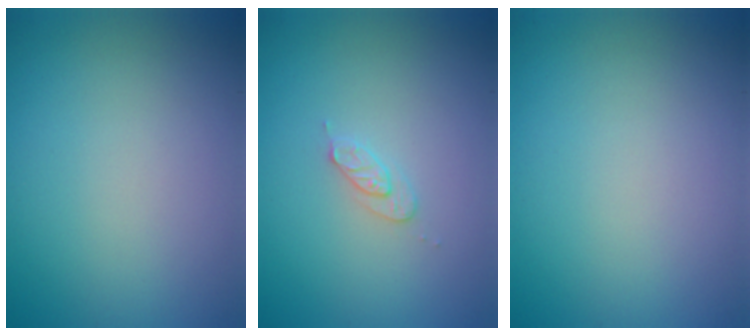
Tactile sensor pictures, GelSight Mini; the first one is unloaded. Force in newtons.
{"total": 1.4, "press": 1.4, "slide": 0.2}
{"total": 0.0}